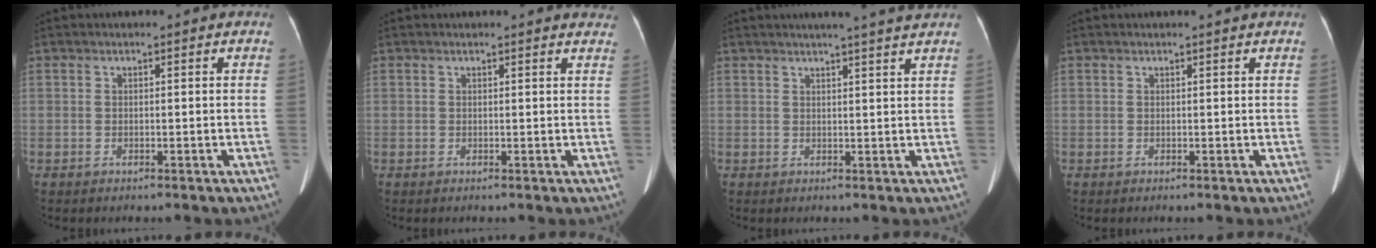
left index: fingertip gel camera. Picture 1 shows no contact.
{"total": 5.6, "force": [5.4, 1.0, 1.2], "torque": [-0.003, 0.002, 0.036]}
{"total": 7.1, "force": [6.1, -0.9, 3.6], "torque": [-0.046, 0.010, 0.064]}
{"total": 0.9, "force": [0.9, -0.1, 0.4], "torque": [-0.009, 0.003, 0.016]}